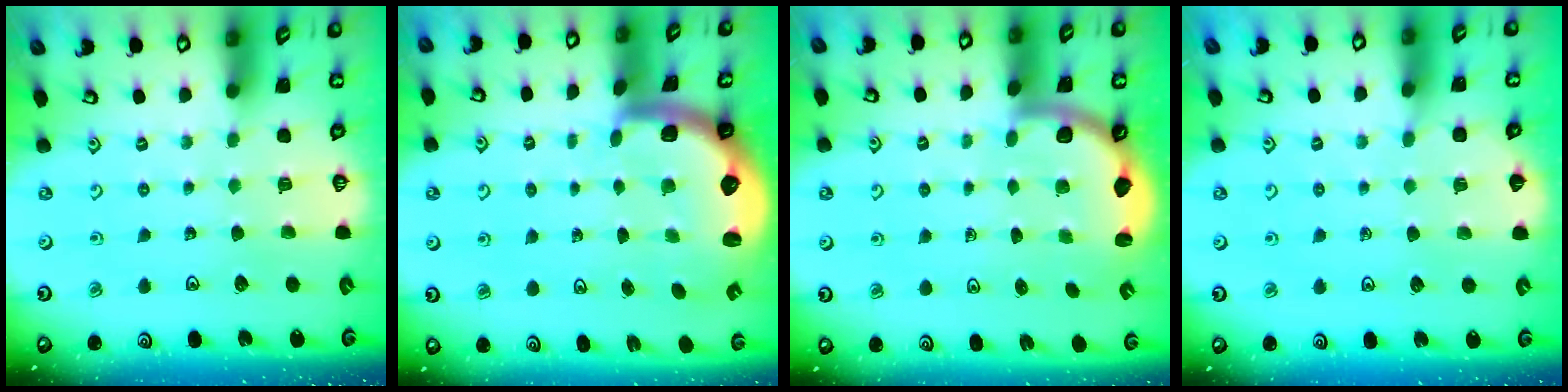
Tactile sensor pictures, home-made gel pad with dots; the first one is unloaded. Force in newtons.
{"total": 2.8, "press": 2.4, "slide": 1.4}
{"total": 2.6, "press": 2.5, "slide": 0.6}
{"total": 2.5, "press": 2.5, "slide": 0.3}